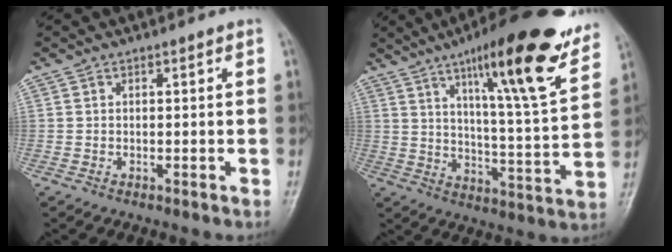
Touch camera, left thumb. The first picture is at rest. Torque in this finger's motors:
{"motor_torque": [0.22, 0.39, 1.68, -1.09, 0.30]}